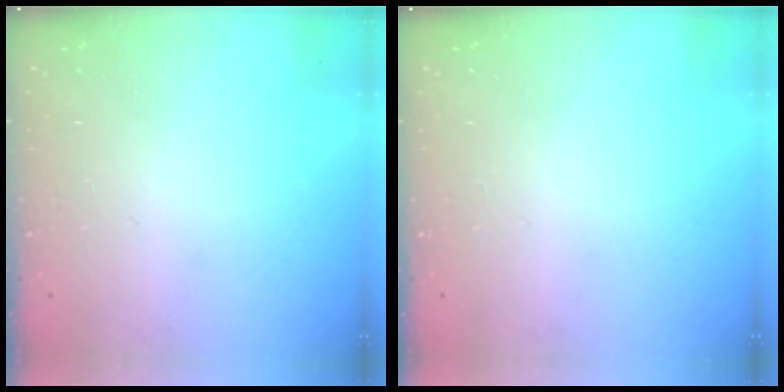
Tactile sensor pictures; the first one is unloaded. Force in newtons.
{"total": 0.0}